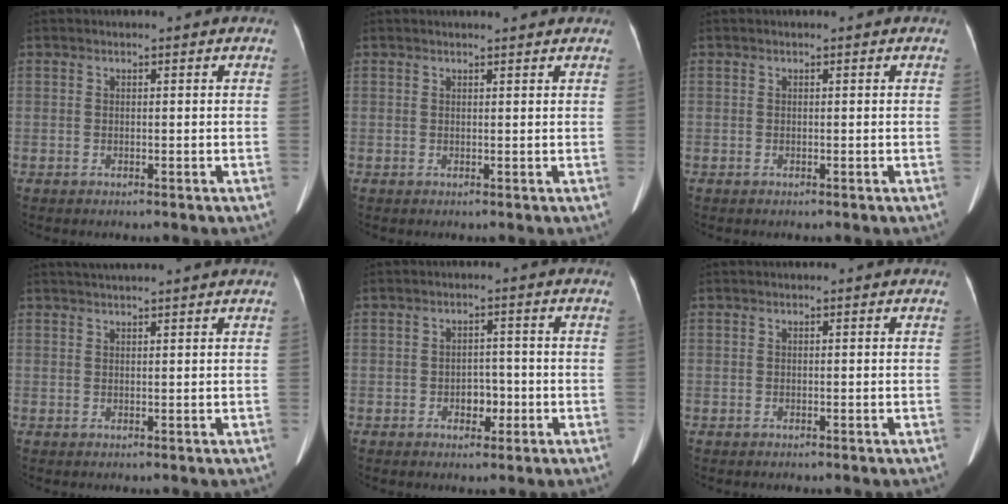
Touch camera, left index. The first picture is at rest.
{"total": 3.2, "force": [3.0, 0.2, 1.0], "torque": [-0.016, 0.012, 0.037]}
{"total": 0.0}
{"total": 5.1, "force": [4.5, -0.8, 2.2], "torque": [-0.028, 0.029, 0.065]}
{"total": 3.1, "force": [-1.1, 2.1, 2.0], "torque": [-0.027, 0.007, -0.012]}
{"total": 0.0}